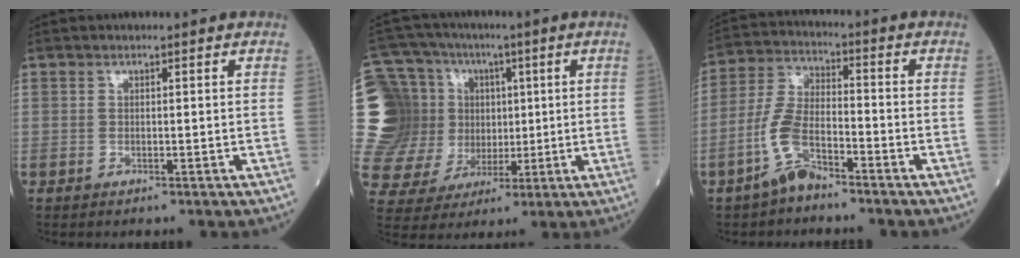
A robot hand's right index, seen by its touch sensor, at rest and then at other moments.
{"total": 24.3, "force": [3.4, 20.1, 13.2], "torque": [-0.325, 0.066, 0.081]}
{"total": 7.4, "force": [-4.6, 2.6, 5.2], "torque": [-0.121, 0.004, -0.095]}